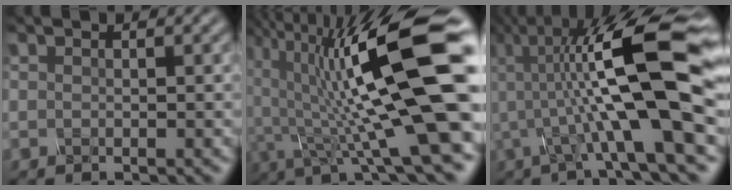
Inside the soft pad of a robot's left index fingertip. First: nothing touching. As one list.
[{"total": 14.6, "force": [1.5, 3.2, 14.1], "torque": [-0.234, 0.006, 0.023]}, {"total": 13.3, "force": [0.8, 2.7, 13.0], "torque": [-0.214, 0.024, 0.008]}]